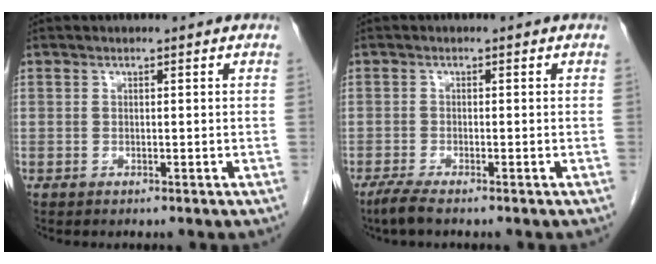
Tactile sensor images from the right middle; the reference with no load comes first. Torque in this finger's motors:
{"motor_torque": [0.60, -0.07, 0.03, 0.04]}